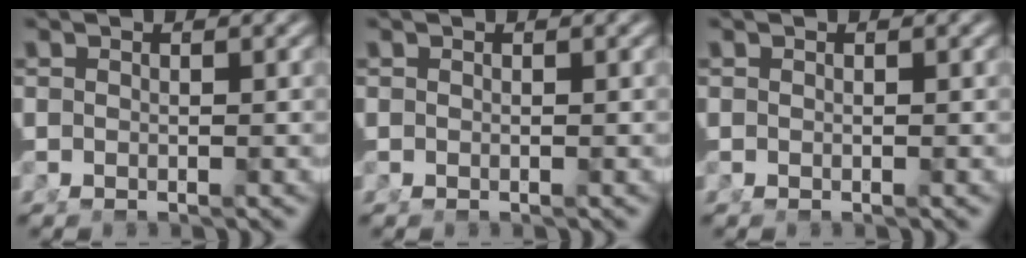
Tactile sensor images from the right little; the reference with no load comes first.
{"total": 0.0}
{"total": 0.0}